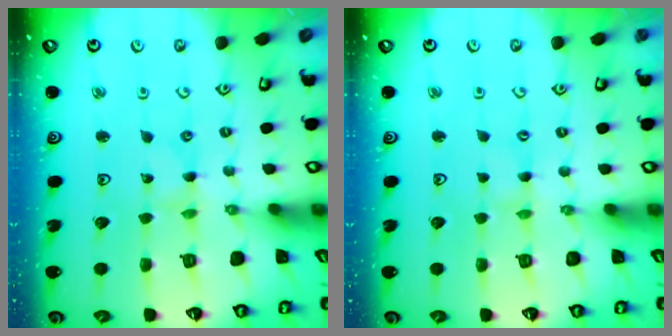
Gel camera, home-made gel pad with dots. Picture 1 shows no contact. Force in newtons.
{"total": 0.5, "press": 0.5, "slide": 0.1}